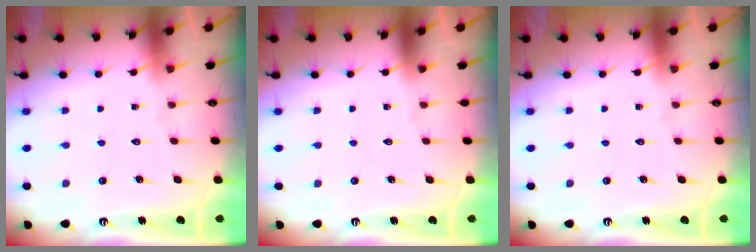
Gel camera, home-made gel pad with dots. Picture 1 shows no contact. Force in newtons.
{"total": 0.0}
{"total": 0.0}